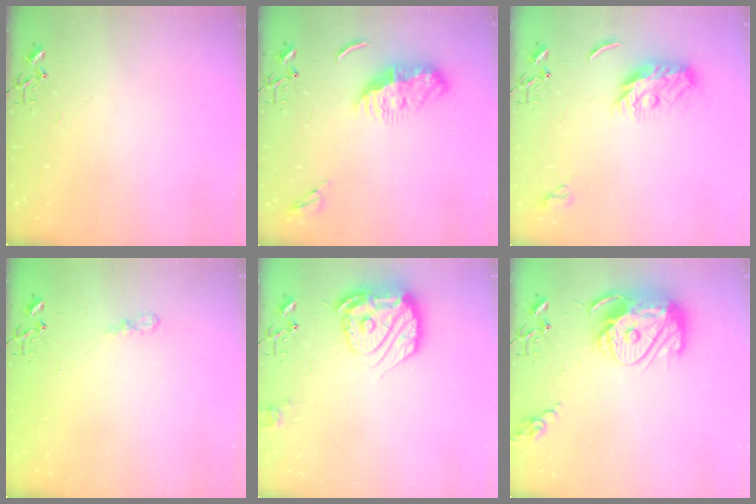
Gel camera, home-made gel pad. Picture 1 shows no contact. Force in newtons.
{"total": 12.5, "press": 12.4, "slide": 0.9}
{"total": 9.6, "press": 9.6, "slide": 0.1}
{"total": 5.9, "press": 5.9, "slide": 0.7}
{"total": 18.6, "press": 18.5, "slide": 1.4}
{"total": 16.6, "press": 16.5, "slide": 1.4}